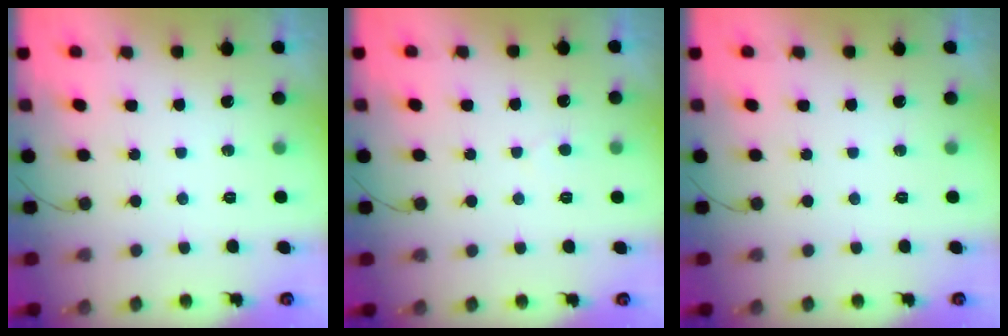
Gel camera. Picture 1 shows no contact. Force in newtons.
{"total": 2.8, "press": 2.8, "slide": 0.3}
{"total": 0.0}